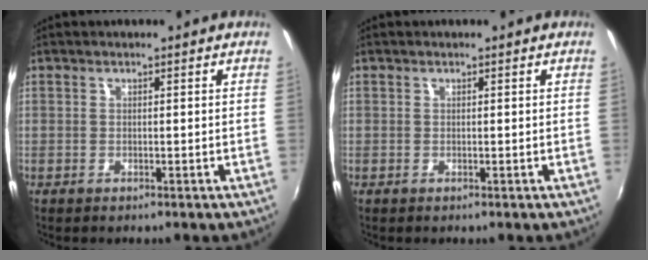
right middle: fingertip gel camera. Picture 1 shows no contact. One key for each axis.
{"total": 0.0}